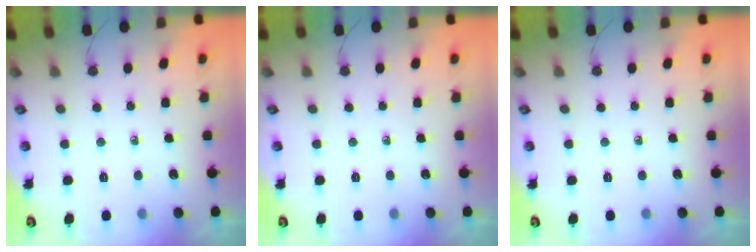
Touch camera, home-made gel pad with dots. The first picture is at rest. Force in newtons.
{"total": 0.0}
{"total": 0.0}